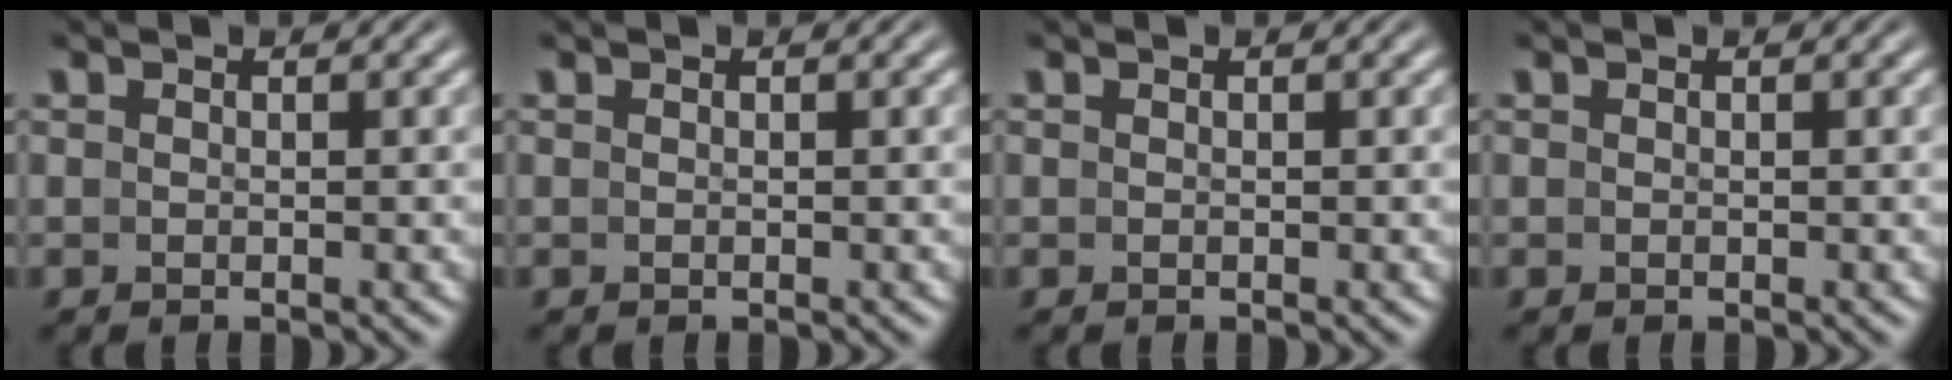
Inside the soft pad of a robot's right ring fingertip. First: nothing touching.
{"total": 0.0}
{"total": 0.0}
{"total": 0.0}